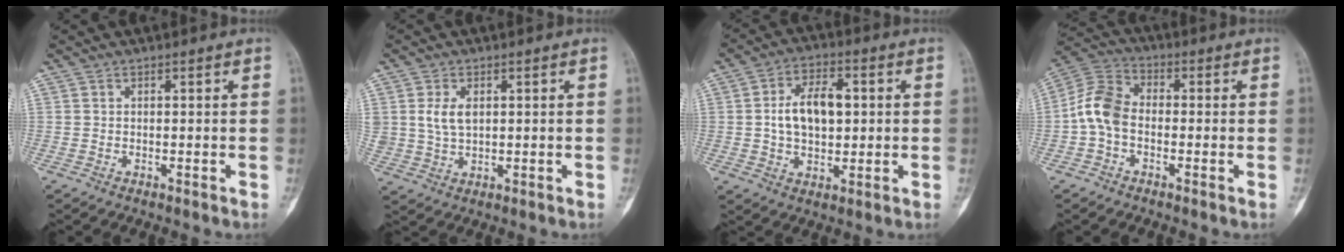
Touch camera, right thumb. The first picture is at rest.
{"total": 4.6, "force": [1.0, 2.9, 3.5], "torque": [-0.064, -0.005, 0.024]}
{"total": 10.5, "force": [0.9, 6.3, 8.3], "torque": [-0.127, 0.008, 0.017]}
{"total": 8.4, "force": [-1.4, 5.6, 6.1], "torque": [-0.116, 0.025, -0.043]}